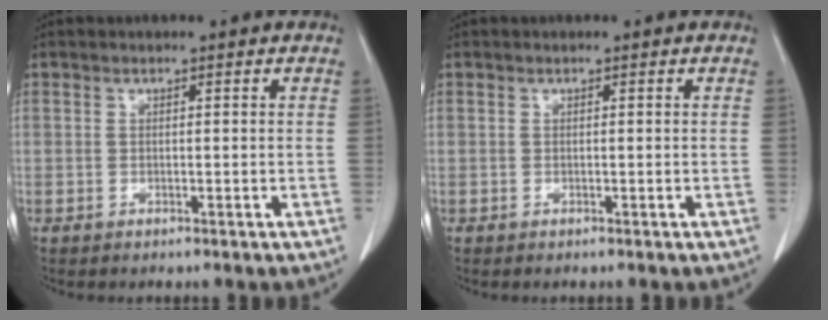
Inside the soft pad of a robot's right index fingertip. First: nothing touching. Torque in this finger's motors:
{"motor_torque": [-0.02, -0.02, 0.01, 0.01]}